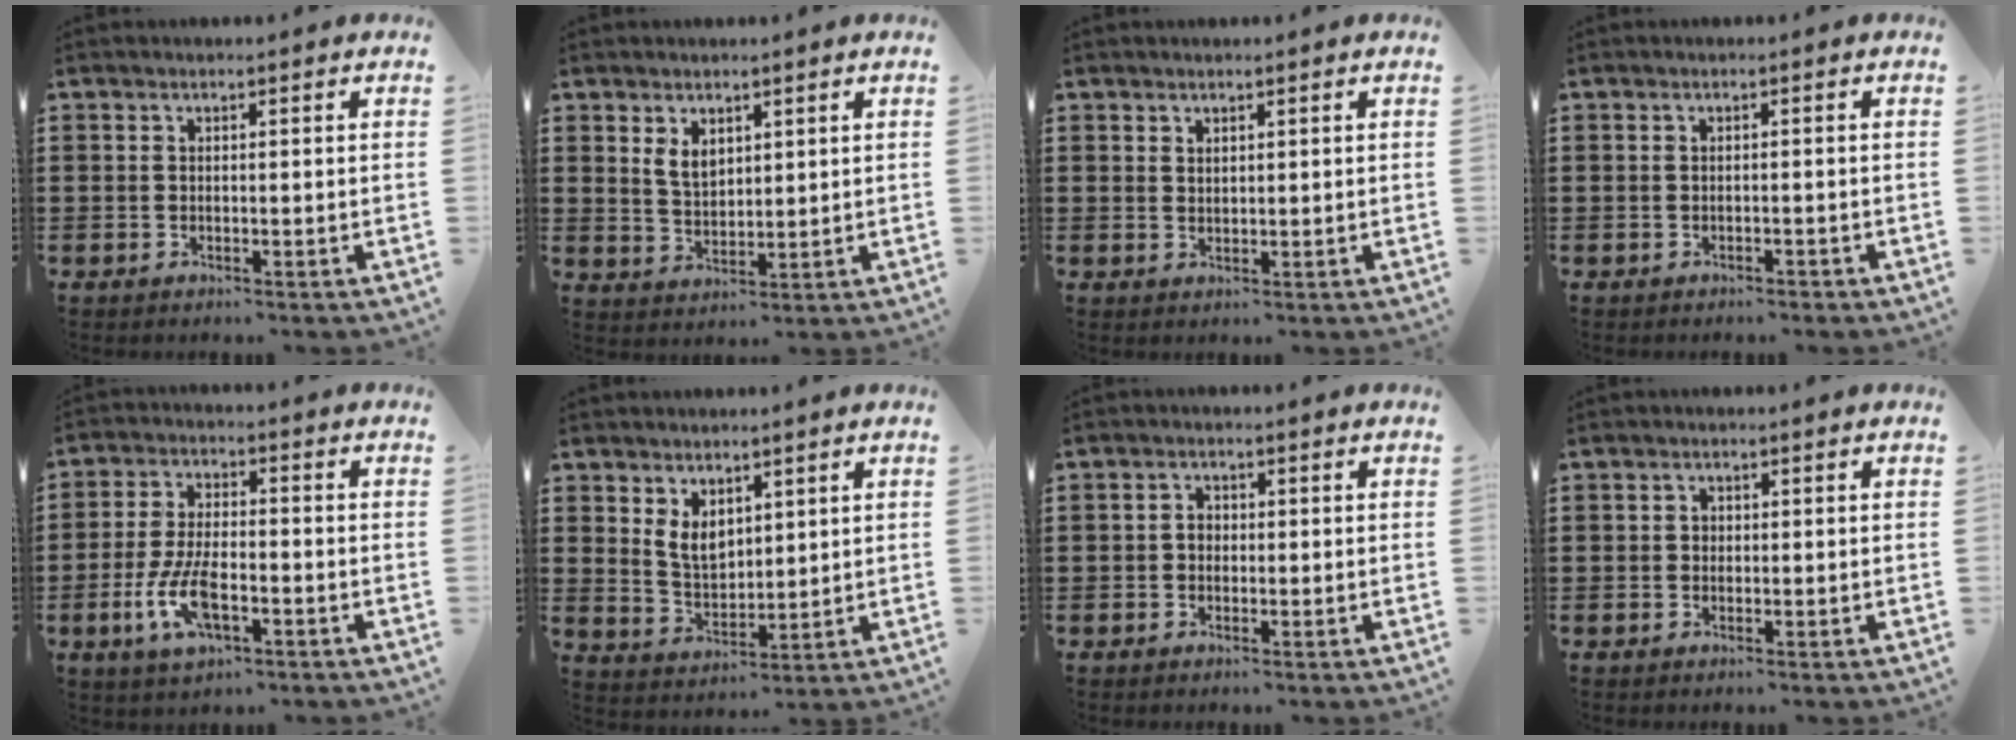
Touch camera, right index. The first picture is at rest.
{"total": 3.7, "force": [1.9, 2.3, 2.2], "torque": [-0.042, 0.005, 0.034]}
{"total": 1.3, "force": [1.1, 0.5, 0.1], "torque": [-0.004, 0.002, 0.022]}
{"total": 0.6, "force": [-0.6, 0.2, 0.2], "torque": [-0.008, -0.002, -0.011]}
{"total": 8.1, "force": [-2.9, 3.4, 6.7], "torque": [-0.150, -0.006, -0.056]}
{"total": 5.2, "force": [2.7, 3.3, 3.0], "torque": [-0.069, 0.005, 0.050]}
{"total": 1.4, "force": [-0.2, 1.1, 0.9], "torque": [-0.018, 0.004, -0.006]}
{"total": 0.7, "force": [0.1, 0.6, 0.2], "torque": [-0.006, 0.004, 0.001]}